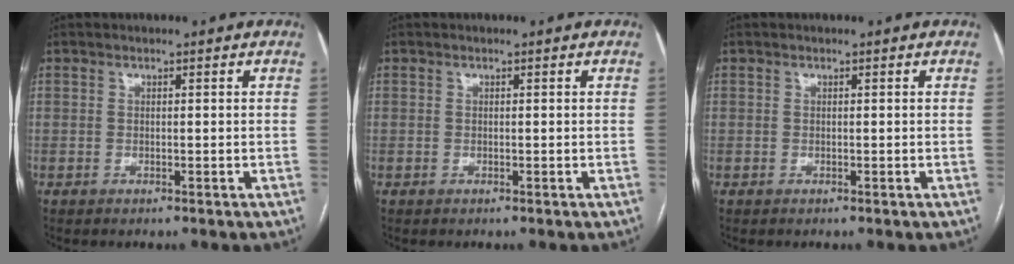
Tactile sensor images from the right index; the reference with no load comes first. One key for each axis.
{"total": 0.0}
{"total": 0.0}